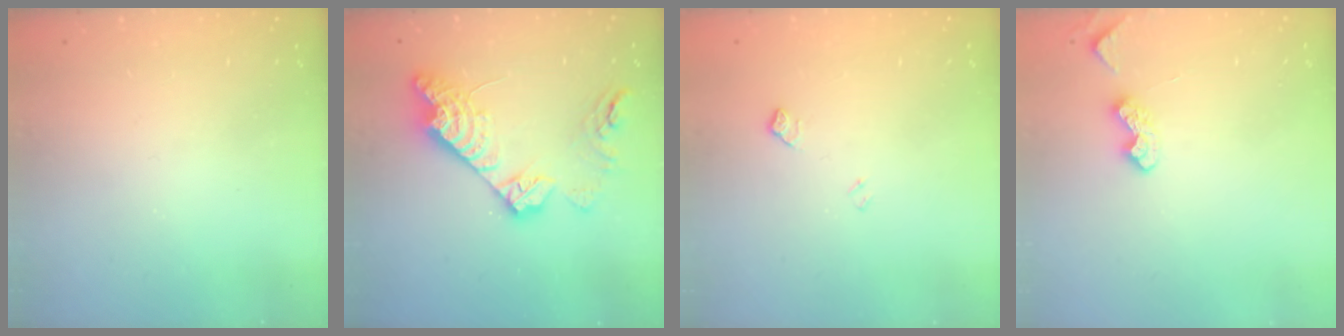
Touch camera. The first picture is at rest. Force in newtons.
{"total": 17.1, "press": 17.0, "slide": 1.4}
{"total": 5.6, "press": 5.6, "slide": 0.8}
{"total": 4.5, "press": 4.5, "slide": 0.6}